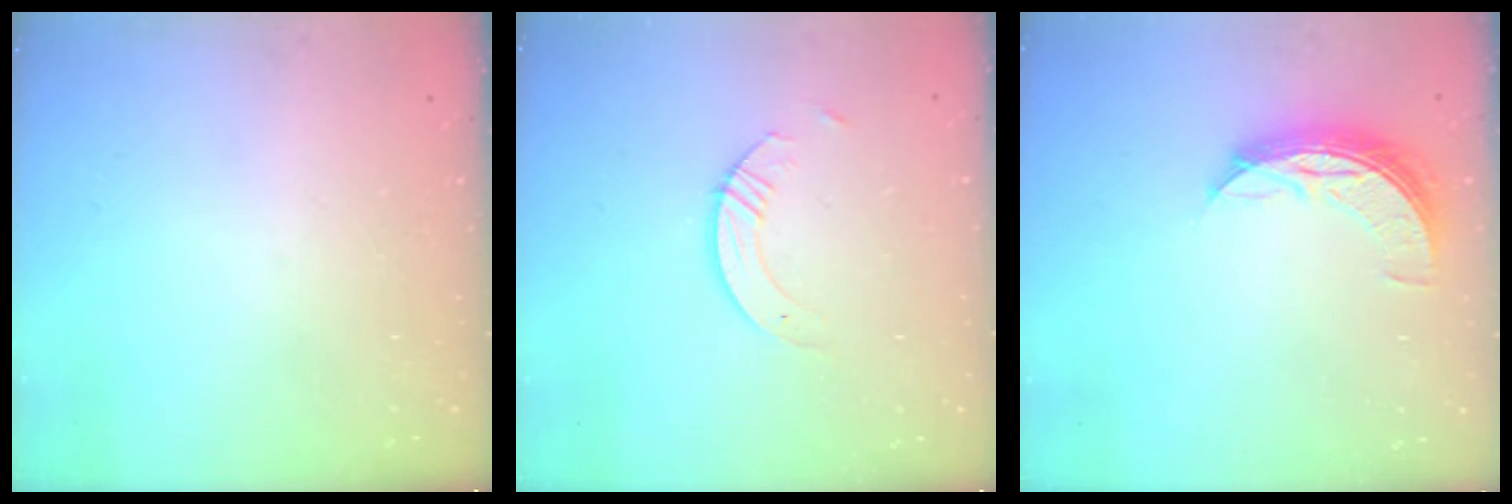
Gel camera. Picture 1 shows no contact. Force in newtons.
{"total": 4.3, "press": 4.2, "slide": 0.3}
{"total": 7.9, "press": 7.9, "slide": 0.4}